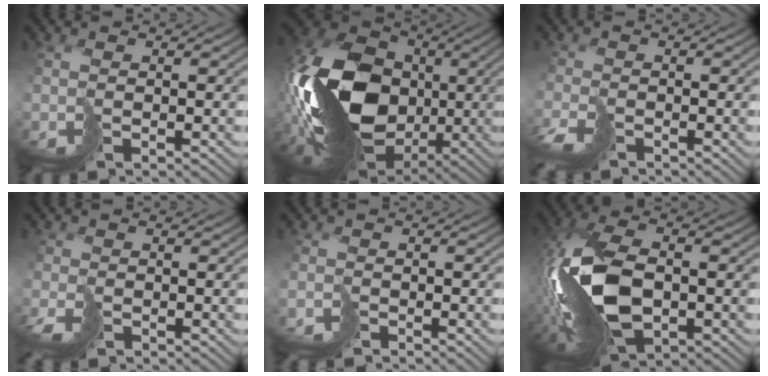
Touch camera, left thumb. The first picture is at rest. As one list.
[{"total": 19.3, "force": [-1.6, 13.7, 13.4], "torque": [-0.297, 0.003, -0.039]}, {"total": 4.0, "force": [-3.5, 1.6, 1.3], "torque": [-0.032, -0.015, -0.074]}, {"total": 2.5, "force": [-2.1, 1.2, 0.8], "torque": [-0.020, -0.010, -0.045]}, {"total": 1.7, "force": [-1.5, 0.1, -0.8], "torque": [0.019, -0.003, -0.030]}, {"total": 13.0, "force": [-3.1, 6.6, 10.7], "torque": [-0.257, -0.012, -0.061]}]